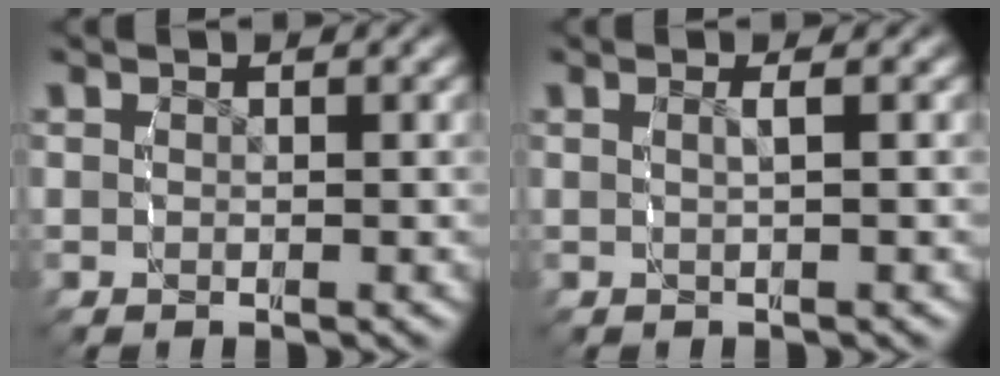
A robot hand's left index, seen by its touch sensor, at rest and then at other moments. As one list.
[{"total": 0.9, "force": [0.1, 0.0, 0.9], "torque": [-0.020, 0.000, 0.000]}]